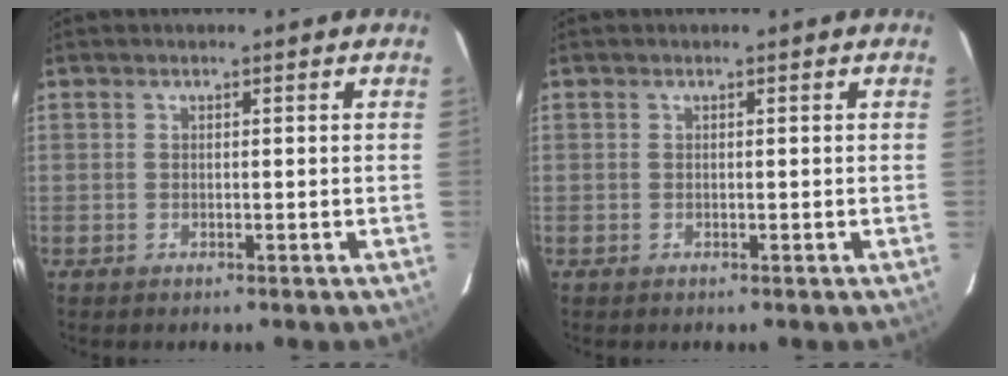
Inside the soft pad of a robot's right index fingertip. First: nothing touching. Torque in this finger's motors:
{"motor_torque": [0.00, 0.00, 0.00, 0.00]}